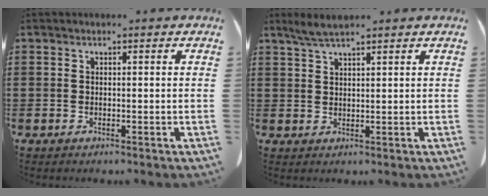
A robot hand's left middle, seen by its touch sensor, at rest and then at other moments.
{"total": 2.8, "force": [2.2, 0.4, 1.7], "torque": [-0.038, 0.003, 0.040]}